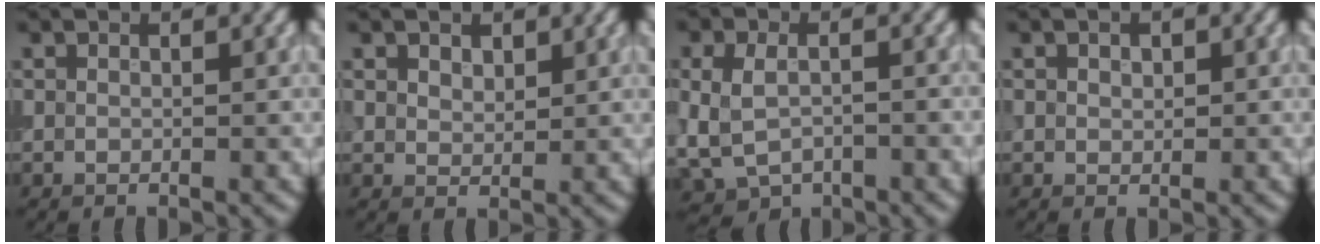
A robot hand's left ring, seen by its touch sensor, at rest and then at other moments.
{"total": 1.6, "force": [1.1, 1.0, 0.5], "torque": [-0.012, 0.000, 0.017]}
{"total": 4.7, "force": [-0.8, 3.4, 3.2], "torque": [-0.067, -0.013, -0.003]}
{"total": 0.9, "force": [0.3, 0.7, 0.5], "torque": [-0.006, -0.001, 0.004]}